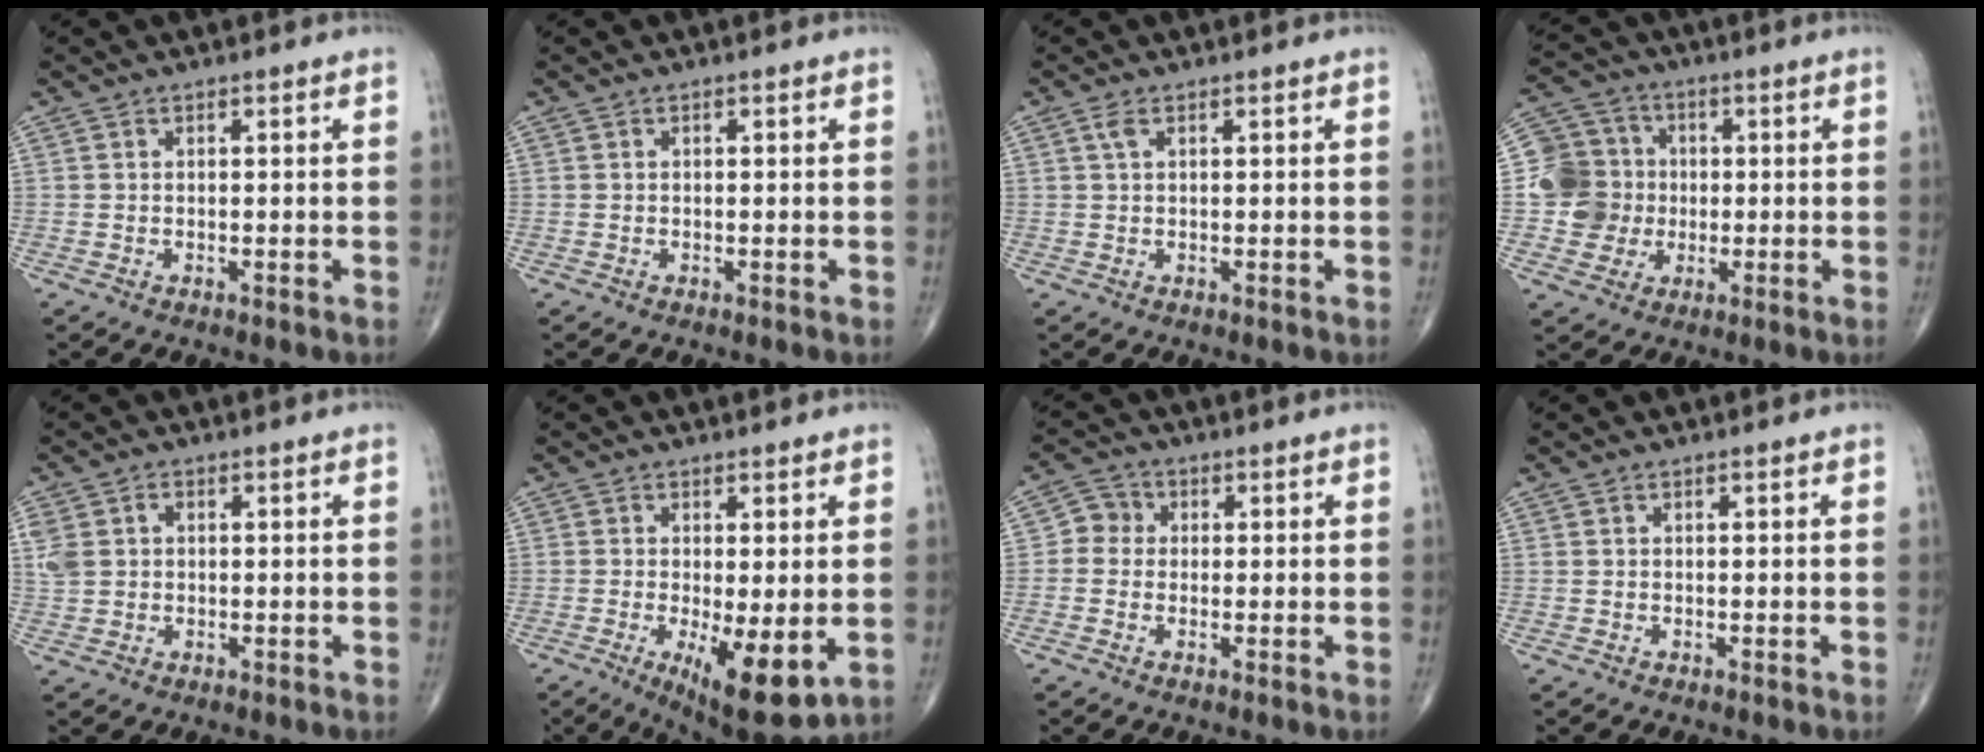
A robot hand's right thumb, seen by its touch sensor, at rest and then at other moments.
{"total": 0.0}
{"total": 1.5, "force": [0.6, 0.6, 1.2], "torque": [-0.032, 0.009, 0.014]}
{"total": 10.5, "force": [-0.5, 10.1, 2.8], "torque": [-0.020, 0.019, -0.011]}
{"total": 5.0, "force": [0.8, 4.1, 2.8], "torque": [-0.062, 0.014, 0.024]}
{"total": 10.7, "force": [-2.5, 3.5, 9.8], "torque": [-0.151, -0.026, -0.028]}
{"total": 3.8, "force": [-0.1, 3.5, 1.3], "torque": [-0.002, 0.010, -0.014]}
{"total": 0.0}